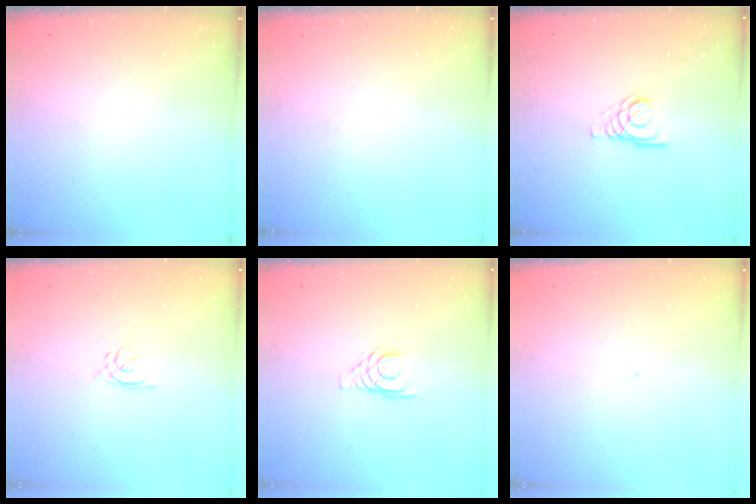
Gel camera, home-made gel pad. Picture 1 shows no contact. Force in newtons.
{"total": 0.0}
{"total": 3.7, "press": 3.7, "slide": 0.4}
{"total": 1.4, "press": 1.3, "slide": 0.5}
{"total": 3.6, "press": 3.6, "slide": 0.4}
{"total": 0.7, "press": 0.5, "slide": 0.4}